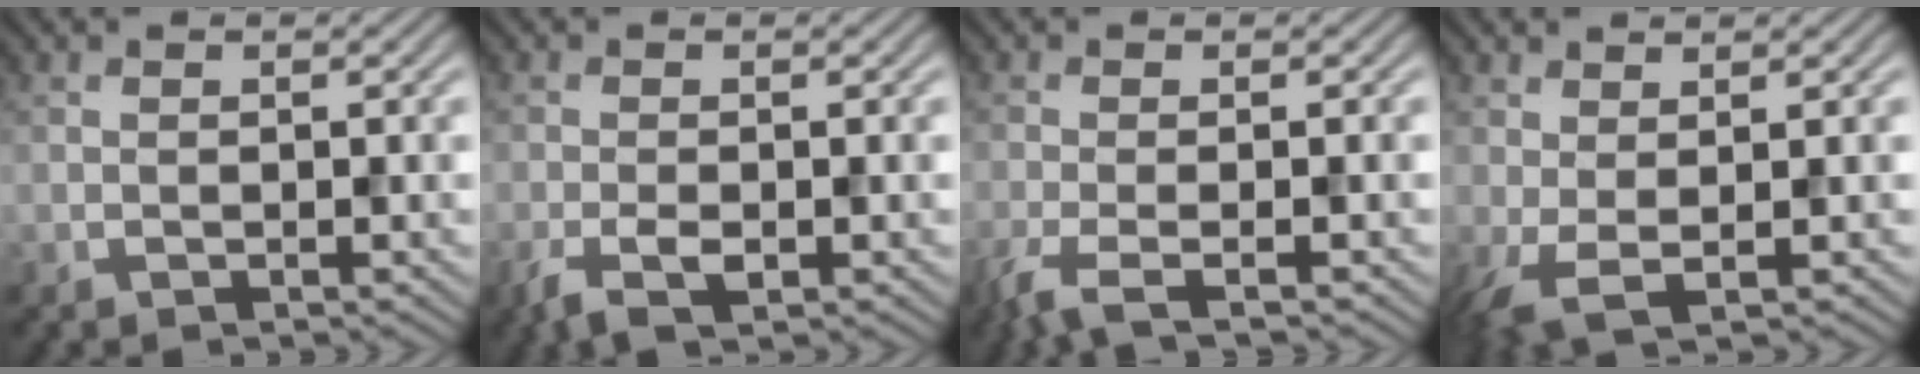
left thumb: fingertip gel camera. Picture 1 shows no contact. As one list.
[{"total": 3.3, "force": [-1.7, 1.3, 2.5], "torque": [-0.054, -0.007, -0.034]}, {"total": 3.5, "force": [-2.4, 0.5, 2.5], "torque": [-0.051, -0.004, -0.060]}, {"total": 3.0, "force": [0.2, 0.8, 2.9], "torque": [-0.075, -0.004, -0.001]}]